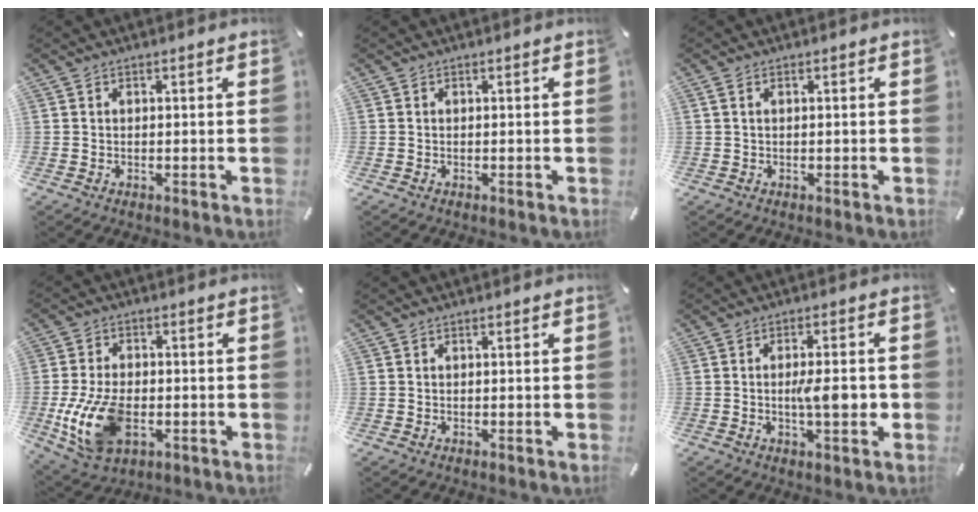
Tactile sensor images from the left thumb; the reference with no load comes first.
{"total": 0.0}
{"total": 1.0, "force": [0.1, 0.4, 0.8], "torque": [-0.017, 0.002, 0.002]}
{"total": 13.2, "force": [-3.1, 8.3, 9.8], "torque": [-0.218, 0.001, -0.051]}
{"total": 0.0}
{"total": 7.4, "force": [-0.9, 2.2, 7.0], "torque": [-0.100, 0.004, -0.019]}